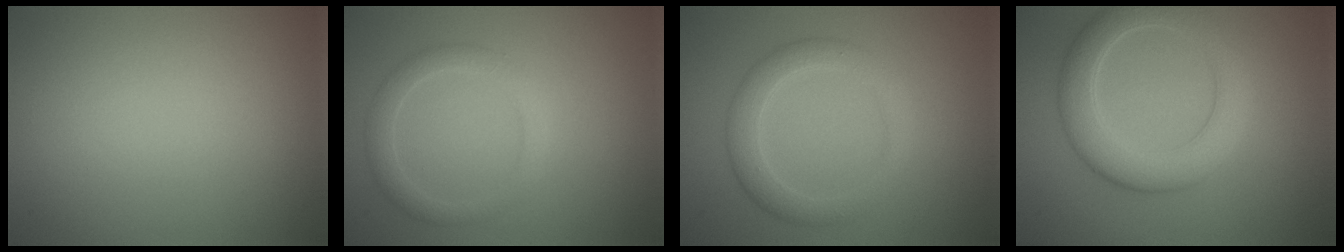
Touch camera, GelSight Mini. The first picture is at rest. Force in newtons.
{"total": 2.3, "press": 2.3, "slide": 0.1}
{"total": 3.0, "press": 3.0, "slide": 0.1}
{"total": 5.2, "press": 5.2, "slide": 0.6}